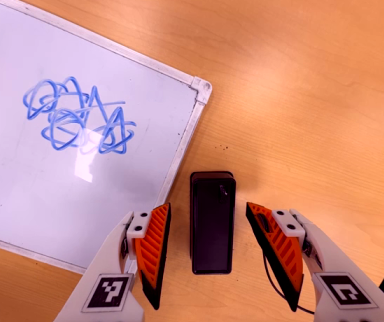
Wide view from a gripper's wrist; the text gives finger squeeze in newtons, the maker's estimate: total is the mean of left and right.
{"total": 0.0}